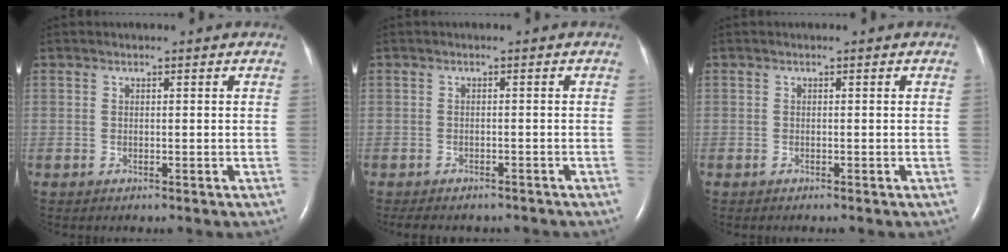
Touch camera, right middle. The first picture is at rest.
{"total": 7.5, "force": [-6.6, 2.5, 2.6], "torque": [-0.040, -0.002, -0.080]}
{"total": 0.6, "force": [-0.5, 0.0, 0.3], "torque": [-0.007, -0.002, -0.007]}